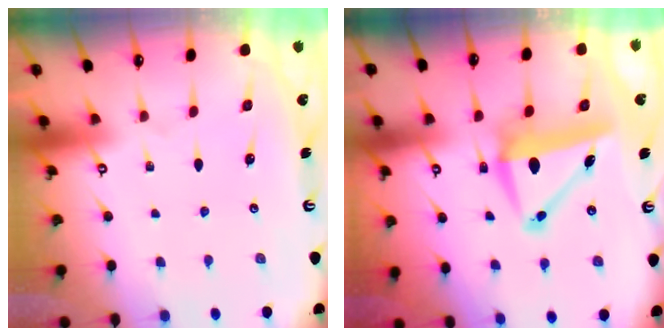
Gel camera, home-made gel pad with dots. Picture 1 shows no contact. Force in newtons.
{"total": 8.8, "press": 8.5, "slide": 1.9}